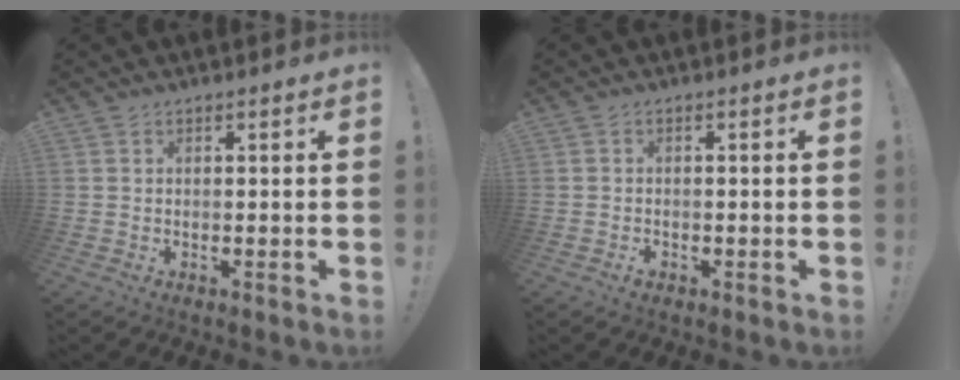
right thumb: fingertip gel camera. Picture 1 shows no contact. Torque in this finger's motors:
{"motor_torque": [-0.13, 0.22, 0.30, -0.33, -0.01]}